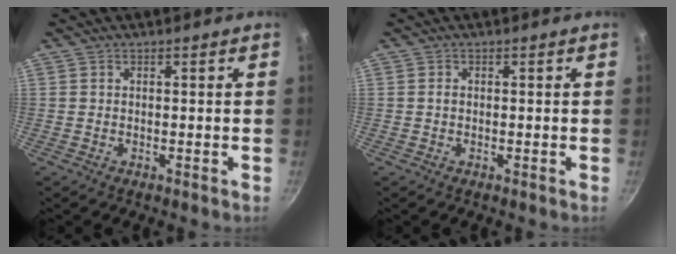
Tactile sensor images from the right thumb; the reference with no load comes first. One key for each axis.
{"total": 0.6, "fx": -0.1, "fy": 0.4, "fz": 0.5, "tx": -0.007, "ty": 0.000, "tz": -0.003}